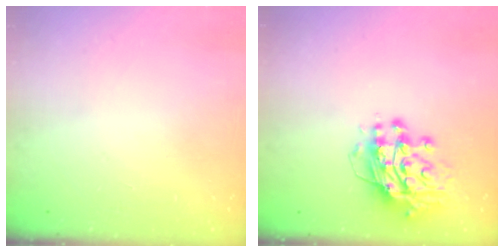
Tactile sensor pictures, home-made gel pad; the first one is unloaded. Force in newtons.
{"total": 12.9, "press": 12.8, "slide": 1.2}